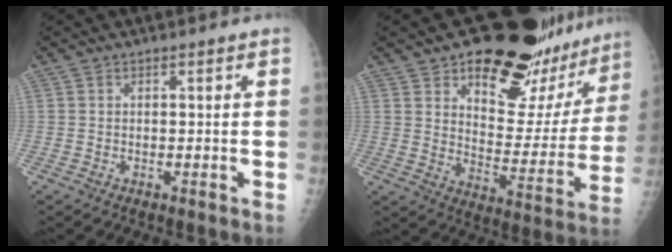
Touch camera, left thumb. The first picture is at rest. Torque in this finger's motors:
{"motor_torque": [1.78, 1.78, 0.30, -0.92, 0.20]}